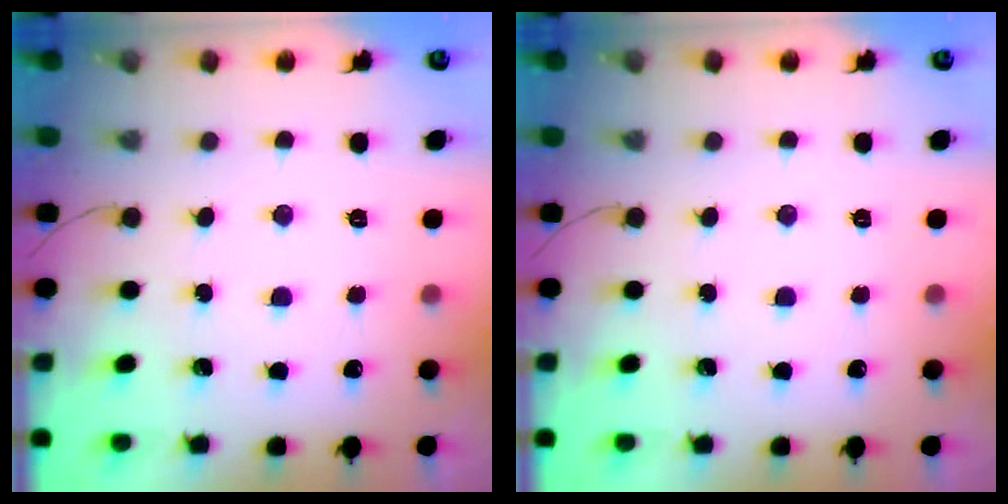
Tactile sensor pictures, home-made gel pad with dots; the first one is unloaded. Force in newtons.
{"total": 0.0}